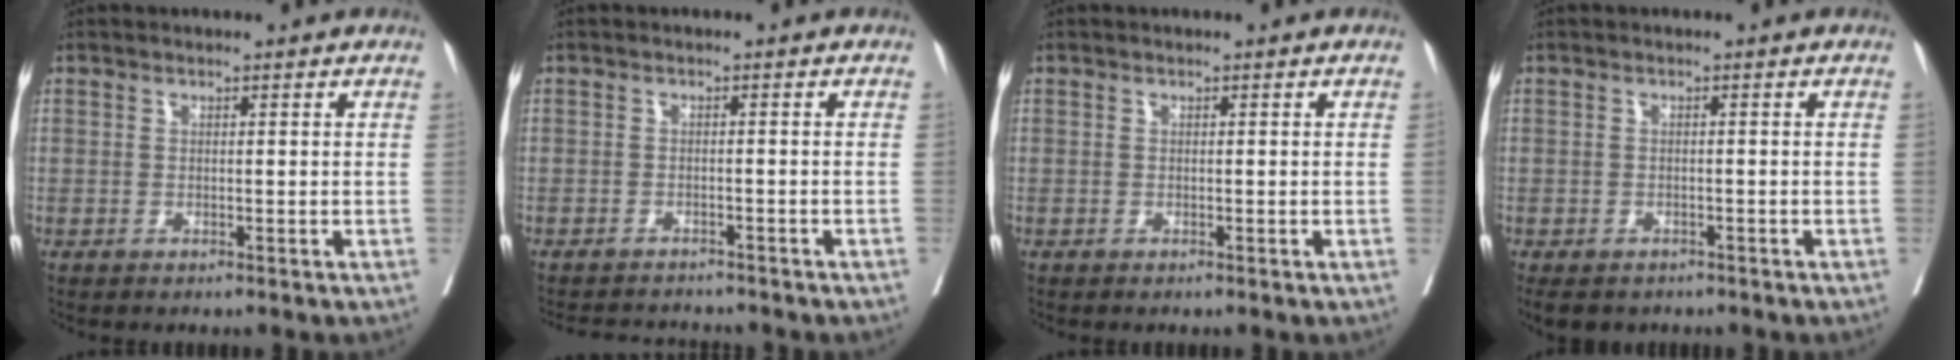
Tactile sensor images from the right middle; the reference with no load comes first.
{"total": 5.4, "force": [-5.3, 0.5, 0.9], "torque": [-0.003, -0.004, -0.074]}
{"total": 0.0}
{"total": 6.4, "force": [-4.7, 3.6, 2.3], "torque": [-0.042, -0.006, -0.064]}